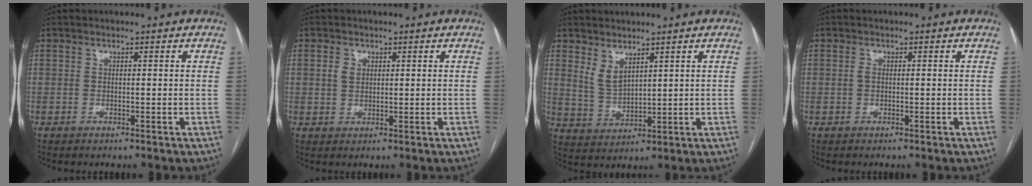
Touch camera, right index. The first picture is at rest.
{"total": 2.2, "force": [0.7, 1.7, 1.2], "torque": [-0.027, 0.005, 0.015]}
{"total": 4.2, "force": [2.9, 1.8, 2.5], "torque": [-0.056, -0.009, 0.069]}
{"total": 0.7, "force": [0.0, 0.4, 0.5], "torque": [-0.011, 0.002, -0.002]}